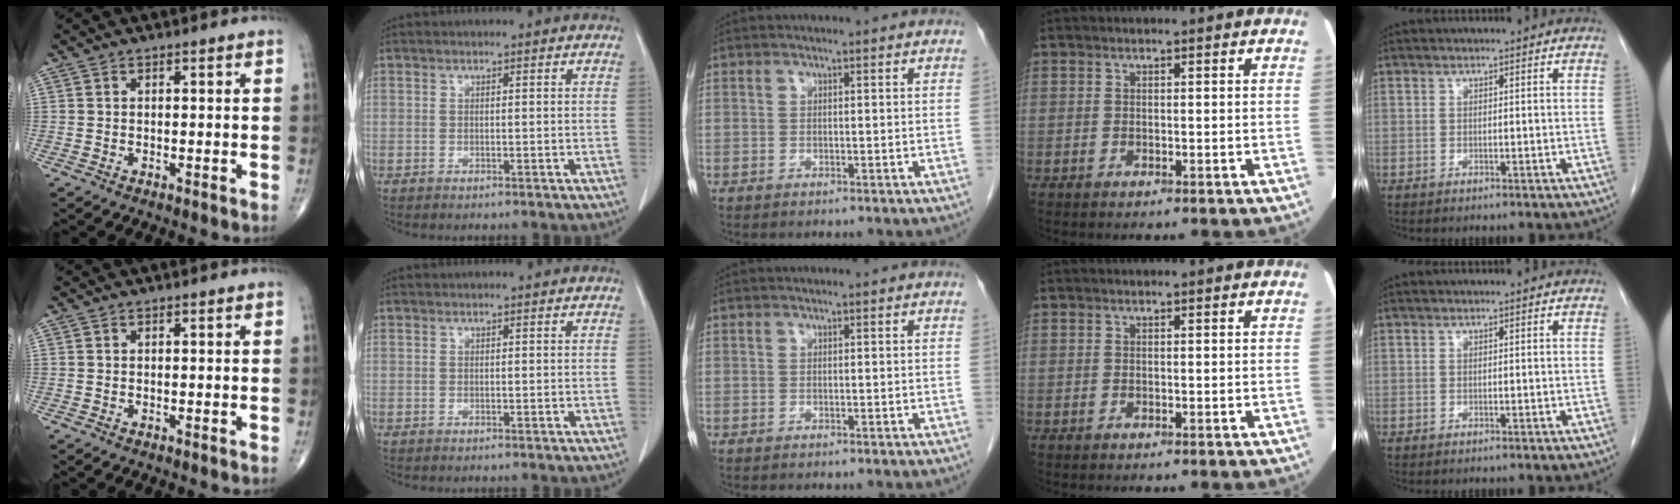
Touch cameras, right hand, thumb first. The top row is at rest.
{}